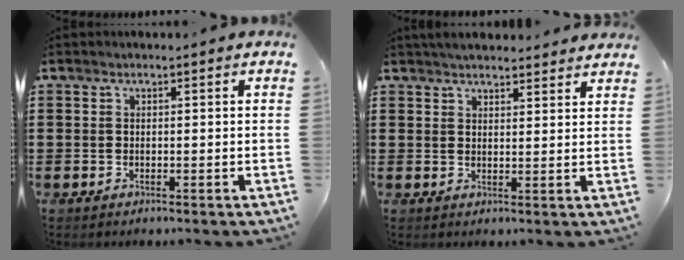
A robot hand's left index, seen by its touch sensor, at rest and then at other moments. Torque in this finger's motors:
{"motor_torque": [1.48, 0.66, 0.02, 0.04]}